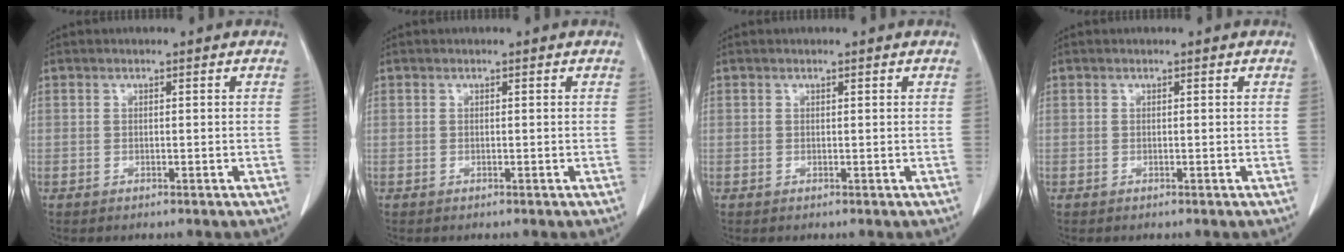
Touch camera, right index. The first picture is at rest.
{"total": 0.0}
{"total": 0.0}
{"total": 0.0}